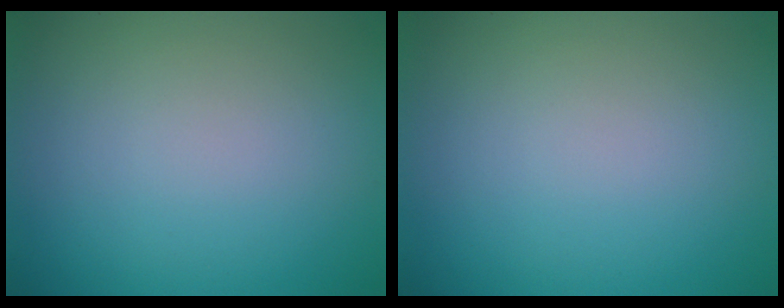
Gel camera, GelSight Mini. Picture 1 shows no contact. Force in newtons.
{"total": 0.0}